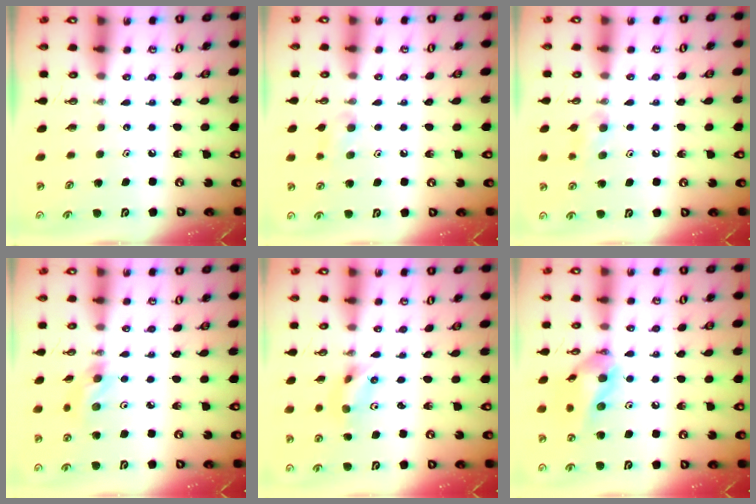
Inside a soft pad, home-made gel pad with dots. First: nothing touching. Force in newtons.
{"total": 6.9, "press": 6.8, "slide": 1.2}
{"total": 7.3, "press": 6.9, "slide": 2.3}
{"total": 5.4, "press": 5.0, "slide": 2.0}
{"total": 7.3, "press": 2.5, "slide": 6.8}
{"total": 13.6, "press": 13.5, "slide": 2.3}